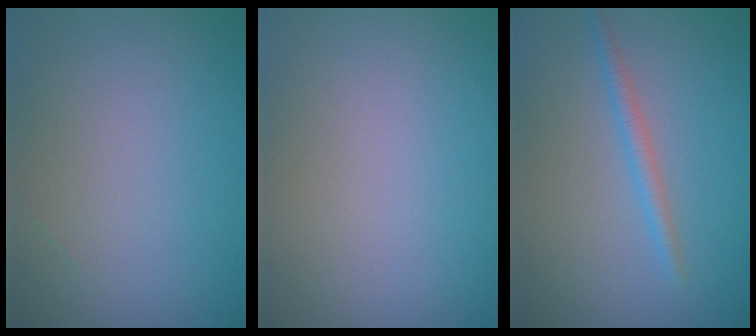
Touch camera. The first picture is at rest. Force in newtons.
{"total": 0.0}
{"total": 1.6, "press": 1.6, "slide": 0.0}